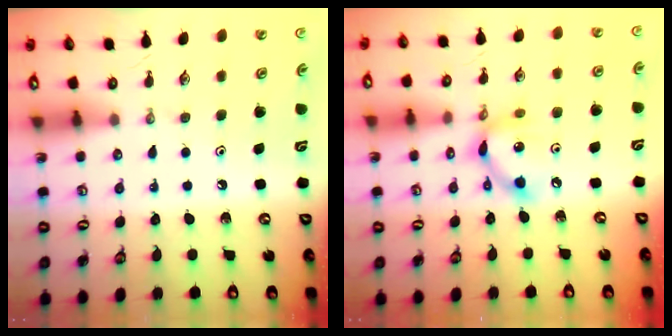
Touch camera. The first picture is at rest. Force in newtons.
{"total": 10.3, "press": 10.3, "slide": 0.7}